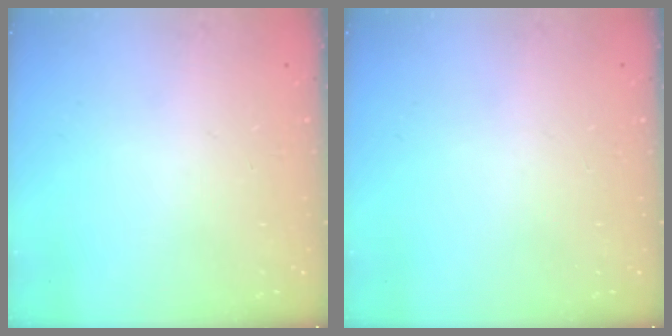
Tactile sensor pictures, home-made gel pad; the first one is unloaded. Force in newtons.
{"total": 0.0}